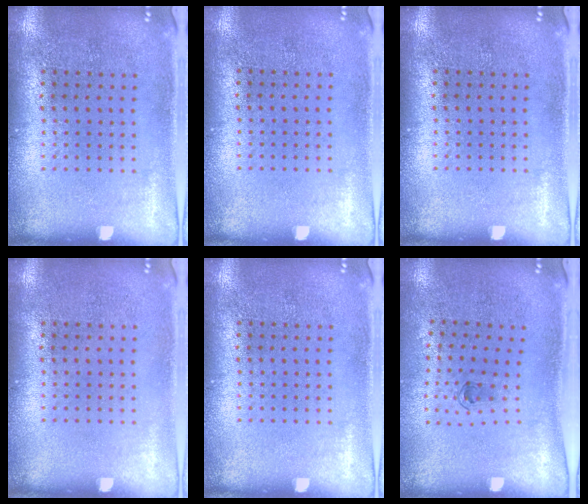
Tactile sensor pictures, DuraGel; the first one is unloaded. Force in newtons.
{"total": 0.0}
{"total": 0.0}
{"total": 0.0}
{"total": 0.0}
{"total": 0.6, "press": 0.3, "slide": 0.6}